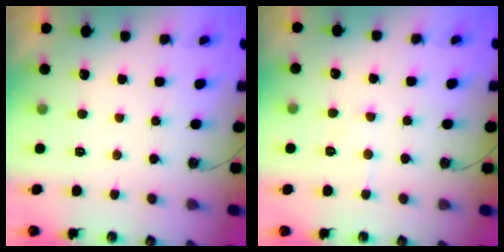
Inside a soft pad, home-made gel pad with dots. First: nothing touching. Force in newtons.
{"total": 6.0, "press": 6.0, "slide": 0.5}